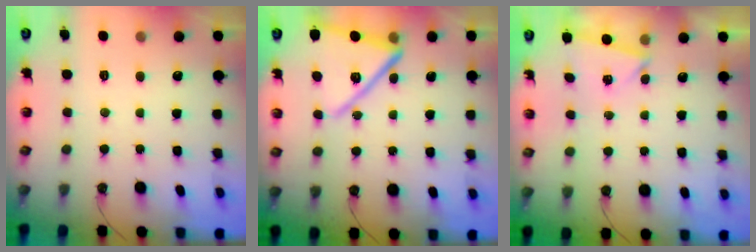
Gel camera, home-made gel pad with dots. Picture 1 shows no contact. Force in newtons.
{"total": 15.7, "press": 15.6, "slide": 1.0}
{"total": 3.0, "press": 2.4, "slide": 1.7}